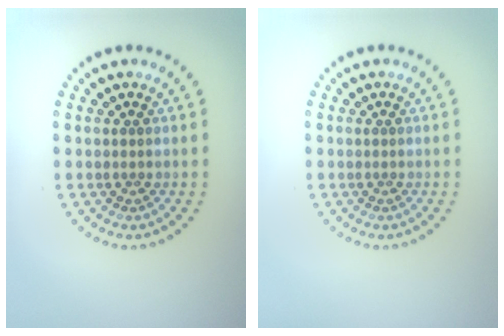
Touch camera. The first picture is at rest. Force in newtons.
{"total": 0.0}